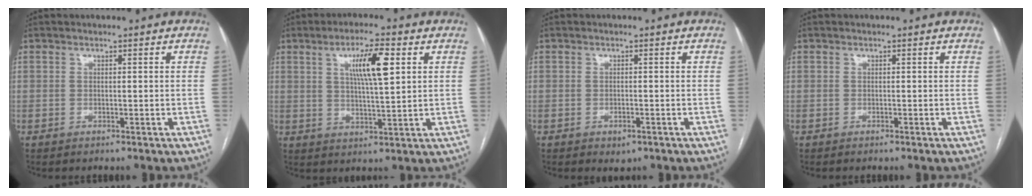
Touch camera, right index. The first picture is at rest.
{"total": 8.2, "force": [2.9, 1.1, 7.6], "torque": [-0.134, 0.005, 0.051]}
{"total": 1.8, "force": [-0.9, 0.9, 1.2], "torque": [-0.015, 0.000, -0.005]}
{"total": 0.0}